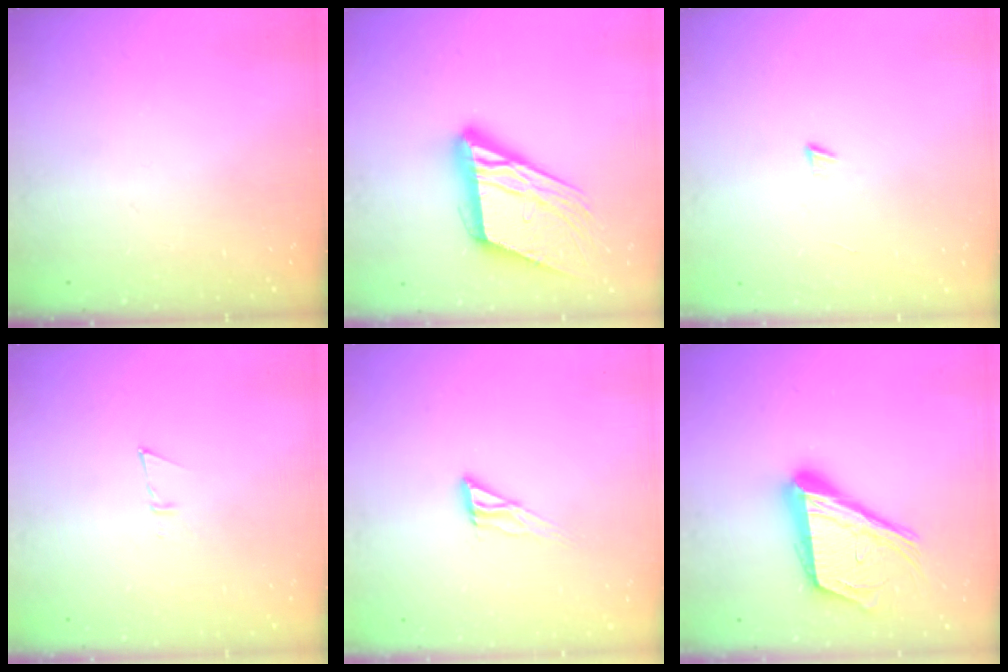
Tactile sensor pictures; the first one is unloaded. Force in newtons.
{"total": 18.4, "press": 18.1, "slide": 2.9}
{"total": 3.1, "press": 3.1, "slide": 0.3}
{"total": 3.1, "press": 3.1, "slide": 0.7}
{"total": 6.9, "press": 6.8, "slide": 0.5}
{"total": 19.7, "press": 19.6, "slide": 2.3}